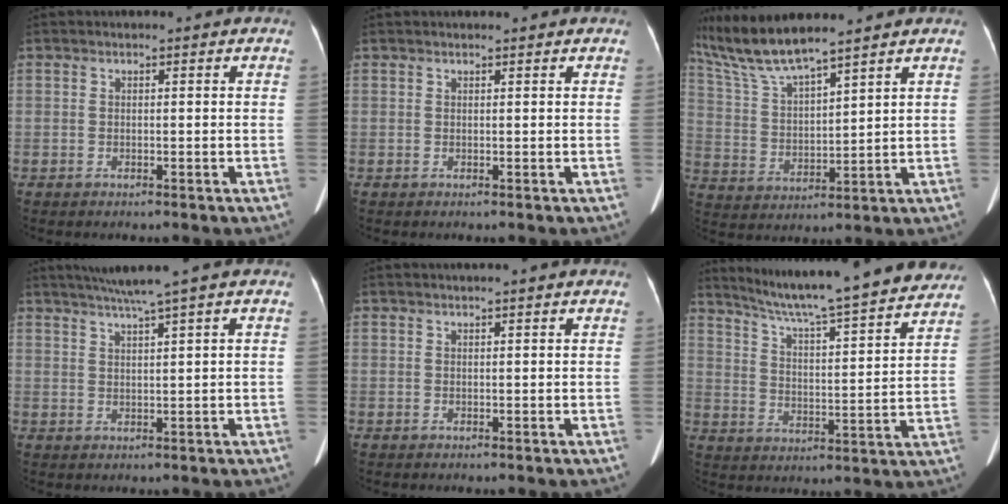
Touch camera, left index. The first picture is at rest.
{"total": 1.1, "force": [1.0, 0.2, 0.4], "torque": [-0.007, 0.017, 0.018]}
{"total": 10.7, "force": [9.6, -0.1, 4.9], "torque": [-0.112, 0.007, 0.196]}
{"total": 5.3, "force": [4.0, -1.5, 3.2], "torque": [-0.055, 0.010, 0.072]}
{"total": 1.9, "force": [1.6, -0.2, 0.9], "torque": [-0.009, 0.019, 0.029]}
{"total": 24.0, "force": [21.6, 0.7, 10.3], "torque": [-0.165, -0.026, 0.295]}